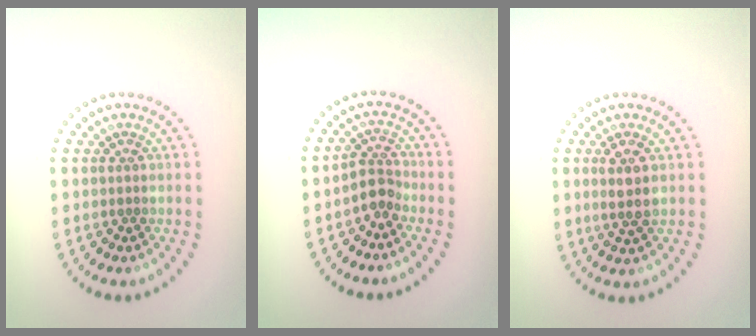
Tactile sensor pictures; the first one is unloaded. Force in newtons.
{"total": 2.2, "press": 1.8, "slide": 1.3}
{"total": 2.2, "press": 1.9, "slide": 1.0}